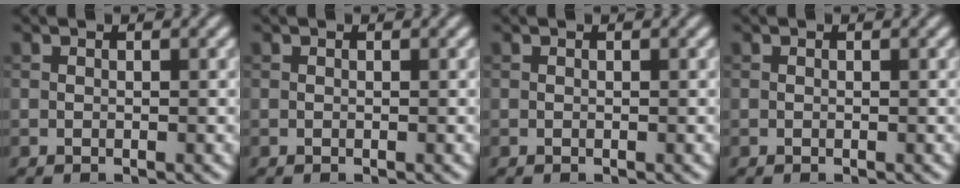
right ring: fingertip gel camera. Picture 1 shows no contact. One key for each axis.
{"total": 0.0}
{"total": 0.0}
{"total": 0.0}